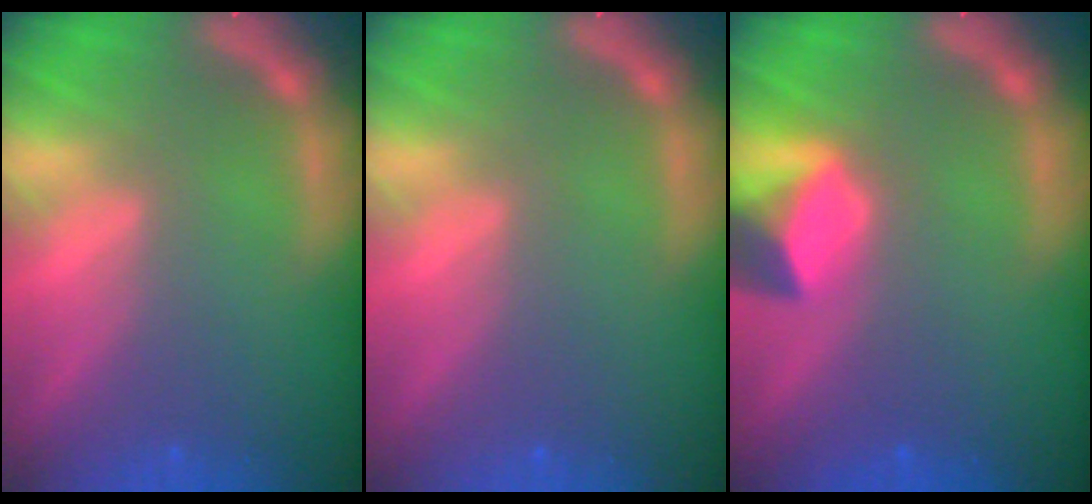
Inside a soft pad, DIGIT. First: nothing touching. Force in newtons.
{"total": 0.0}
{"total": 4.0}